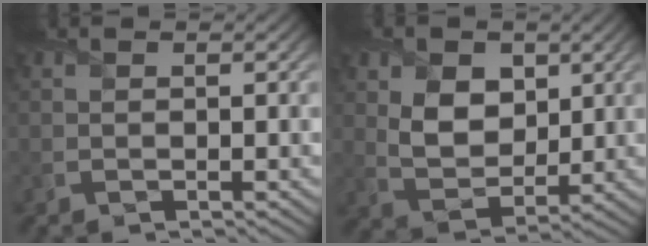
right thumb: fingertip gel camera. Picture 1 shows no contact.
{"total": 7.0, "force": [2.2, 4.9, 4.4], "torque": [-0.103, -0.007, 0.037]}